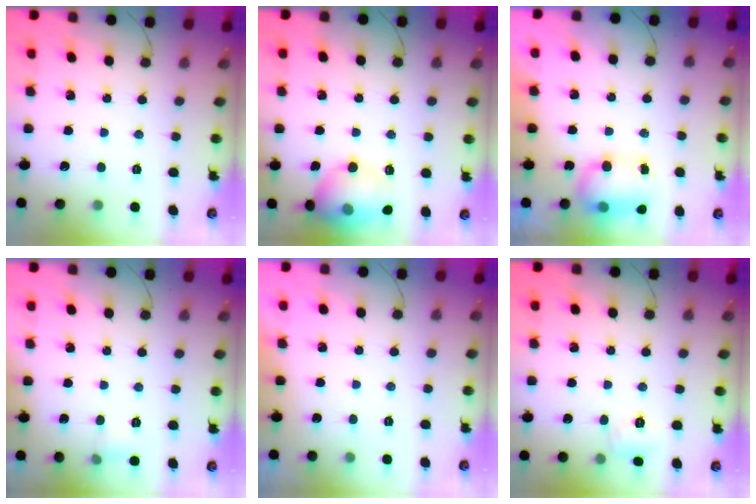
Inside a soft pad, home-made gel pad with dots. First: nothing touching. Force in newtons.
{"total": 14.2, "press": 13.8, "slide": 3.3}
{"total": 9.4, "press": 8.7, "slide": 3.6}
{"total": 5.1, "press": 4.0, "slide": 3.1}
{"total": 0.0}
{"total": 5.8, "press": 5.6, "slide": 1.6}